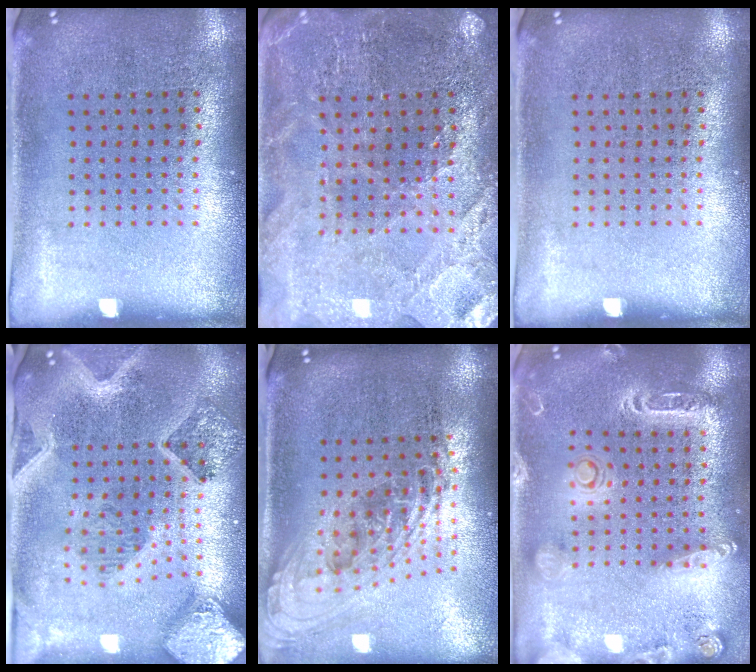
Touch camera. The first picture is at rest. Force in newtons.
{"total": 1.7, "press": 1.7, "slide": 0.2}
{"total": 0.0}
{"total": 3.0, "press": 2.6, "slide": 1.6}
{"total": 2.2, "press": 1.6, "slide": 1.6}
{"total": 2.0, "press": 1.9, "slide": 0.5}